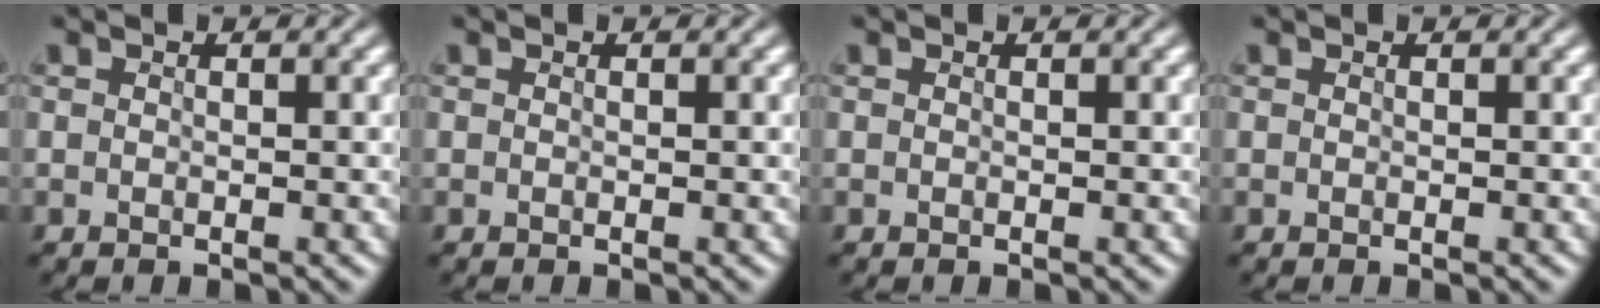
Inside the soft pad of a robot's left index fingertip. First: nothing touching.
{"total": 0.0}
{"total": 0.0}
{"total": 0.0}